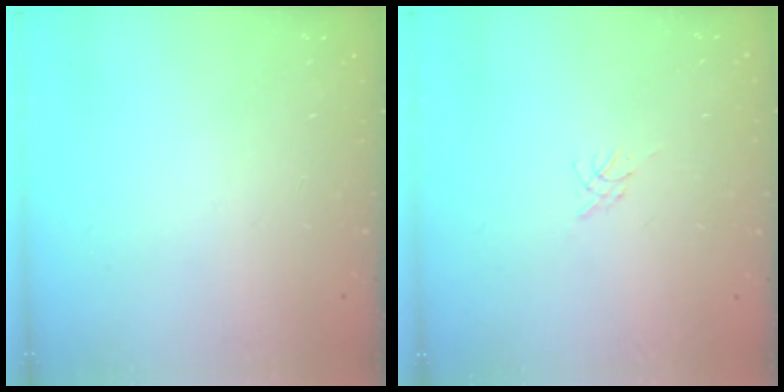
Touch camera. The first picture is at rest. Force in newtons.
{"total": 0.0}